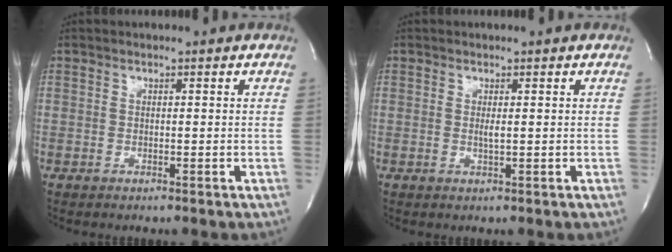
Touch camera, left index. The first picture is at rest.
{"total": 1.0, "force": [-0.2, 0.0, 0.9], "torque": [-0.024, -0.006, -0.002]}